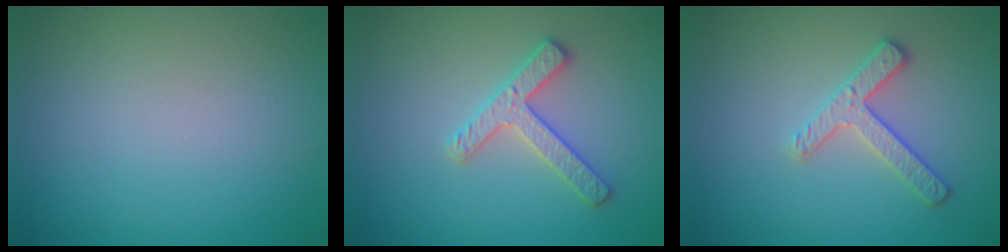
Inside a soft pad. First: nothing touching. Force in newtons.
{"total": 2.7, "press": 2.7, "slide": 0.3}
{"total": 2.5, "press": 2.4, "slide": 0.8}